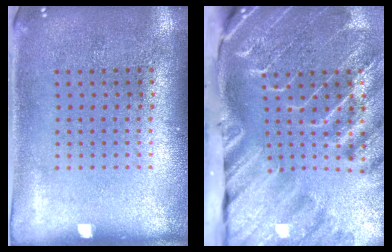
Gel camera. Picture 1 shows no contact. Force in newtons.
{"total": 4.7, "press": 3.5, "slide": 3.2}